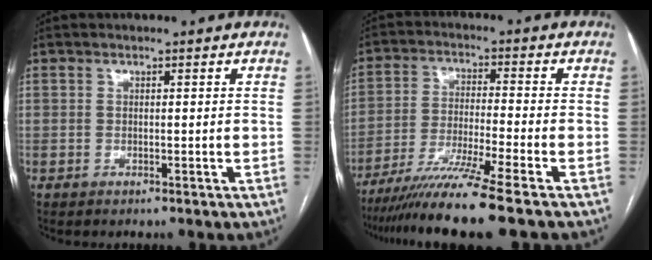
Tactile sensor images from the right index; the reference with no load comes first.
{"total": 11.9, "force": [-9.4, -2.5, 6.8], "torque": [-0.111, -0.038, -0.158]}